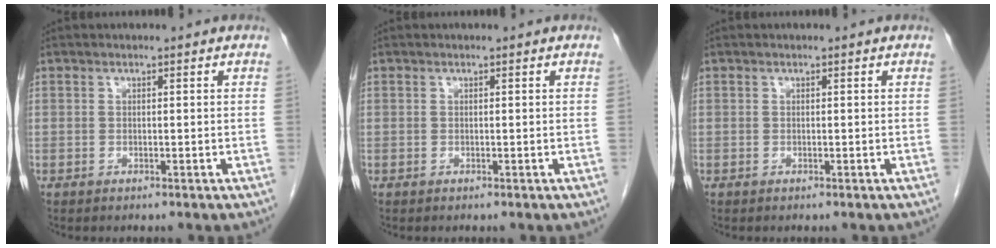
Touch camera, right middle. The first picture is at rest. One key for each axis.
{"total": 0.0}
{"total": 0.0}